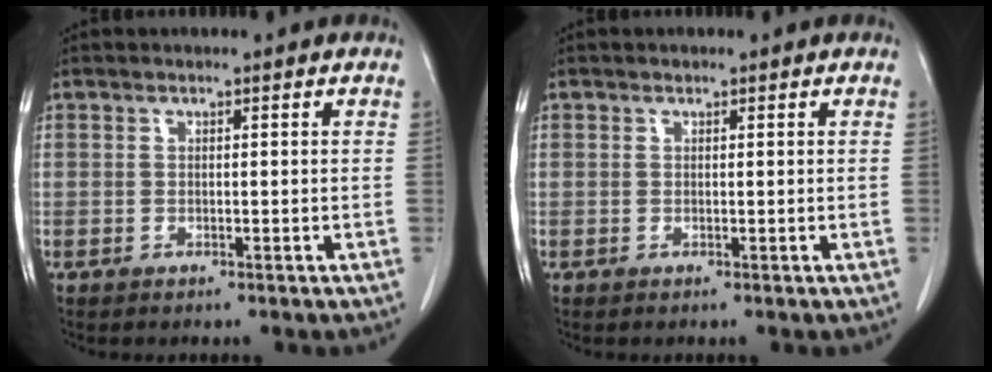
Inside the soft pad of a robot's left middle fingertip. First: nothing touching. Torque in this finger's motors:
{"motor_torque": [0.10, -0.06, -0.14, -0.01]}